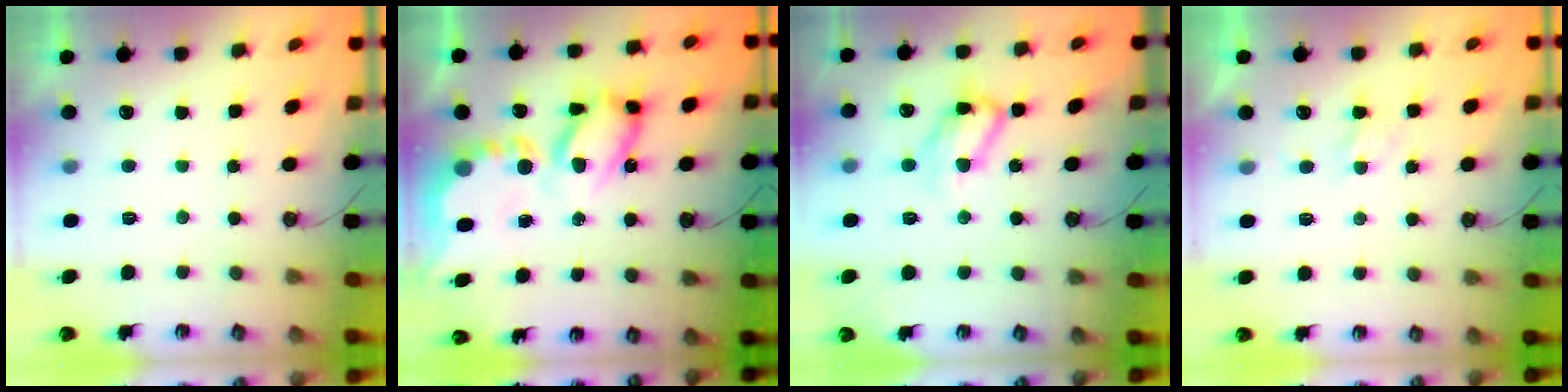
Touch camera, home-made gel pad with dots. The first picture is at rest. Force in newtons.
{"total": 17.2, "press": 17.1, "slide": 1.7}
{"total": 12.5, "press": 12.5, "slide": 0.5}
{"total": 2.8, "press": 2.8, "slide": 0.2}